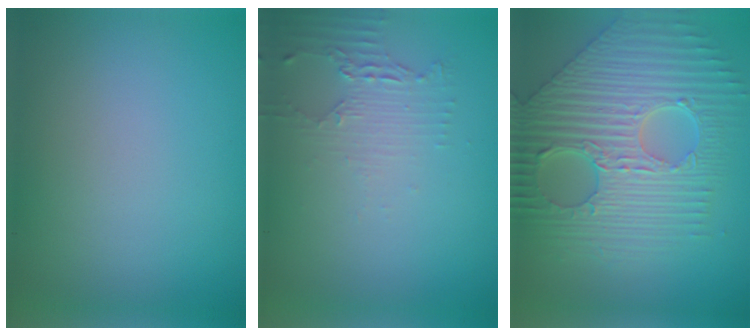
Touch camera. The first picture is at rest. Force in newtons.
{"total": 2.3, "press": 1.6, "slide": 1.6}
{"total": 9.9, "press": 7.0, "slide": 7.0}